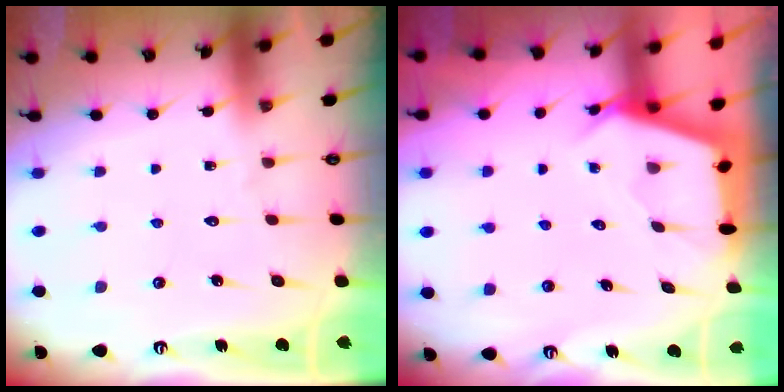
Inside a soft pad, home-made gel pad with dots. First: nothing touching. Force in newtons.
{"total": 2.7, "press": 2.7, "slide": 0.3}